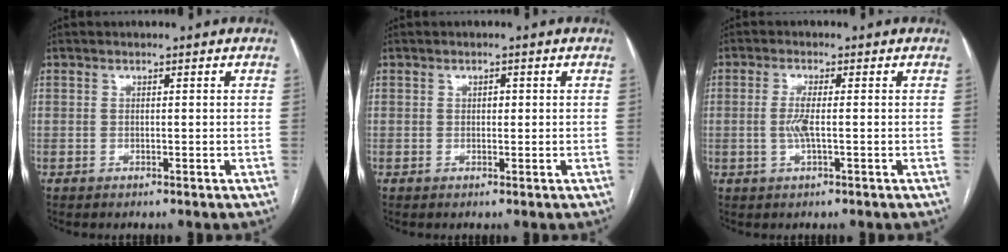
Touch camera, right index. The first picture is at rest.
{"total": 0.8, "force": [0.1, 0.5, 0.6], "torque": [-0.006, 0.002, 0.000]}
{"total": 3.0, "force": [-0.6, 0.2, 3.0], "torque": [-0.068, -0.002, -0.011]}